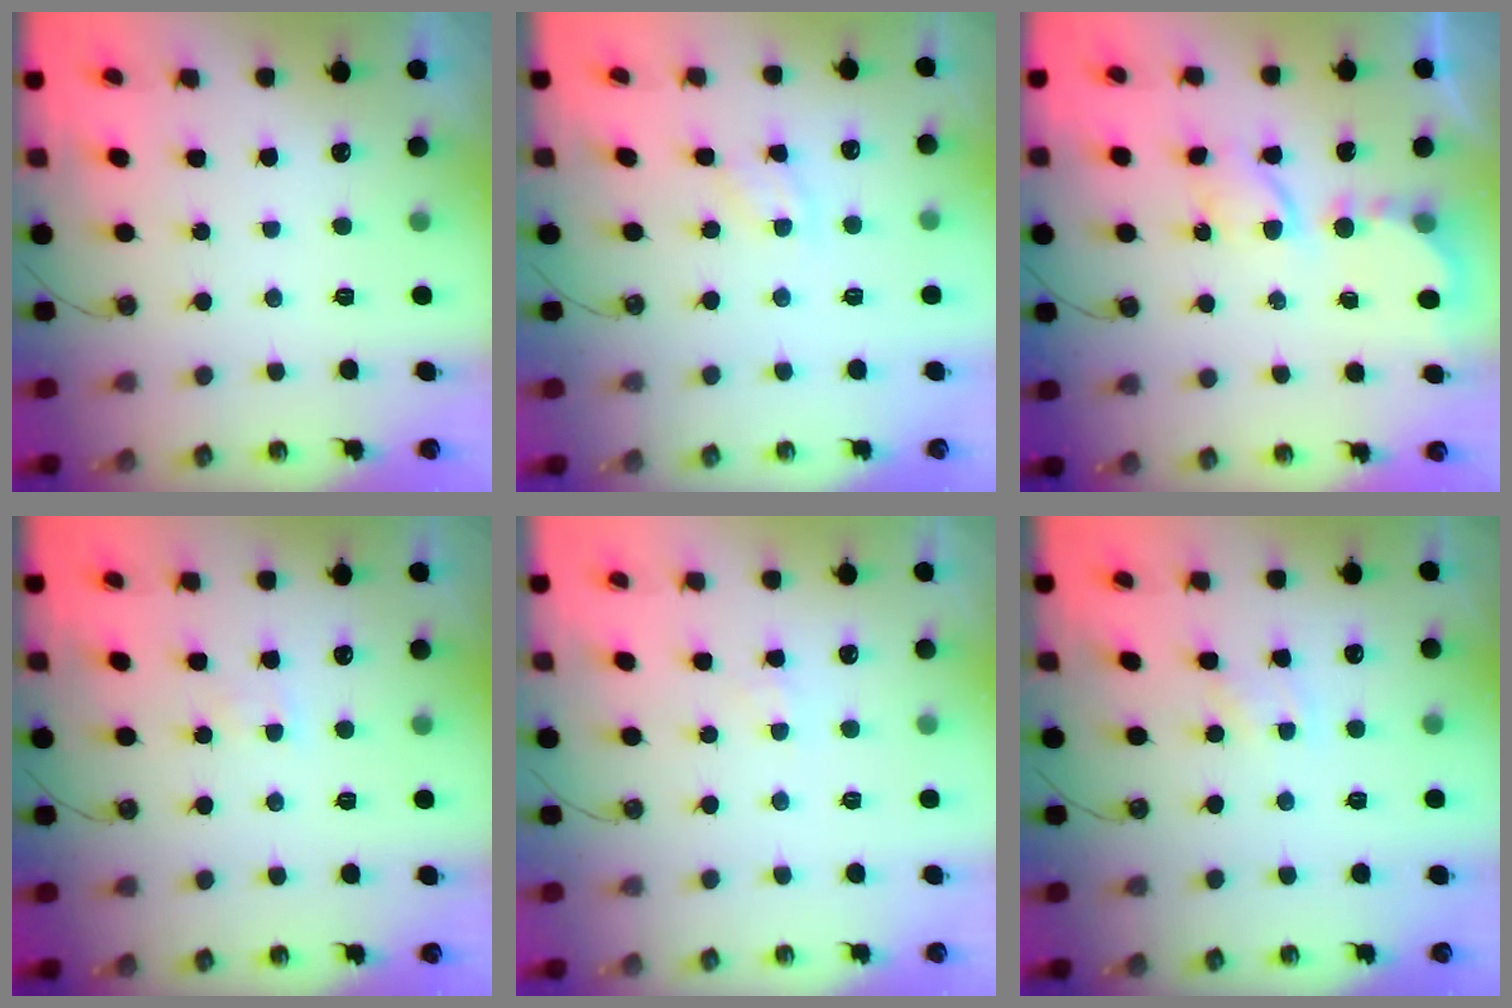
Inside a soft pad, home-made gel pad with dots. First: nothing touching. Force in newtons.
{"total": 5.1, "press": 5.1, "slide": 0.5}
{"total": 6.0, "press": 6.0, "slide": 0.5}
{"total": 2.4, "press": 2.4, "slide": 0.4}
{"total": 2.5, "press": 2.4, "slide": 0.4}
{"total": 1.5, "press": 1.5, "slide": 0.3}